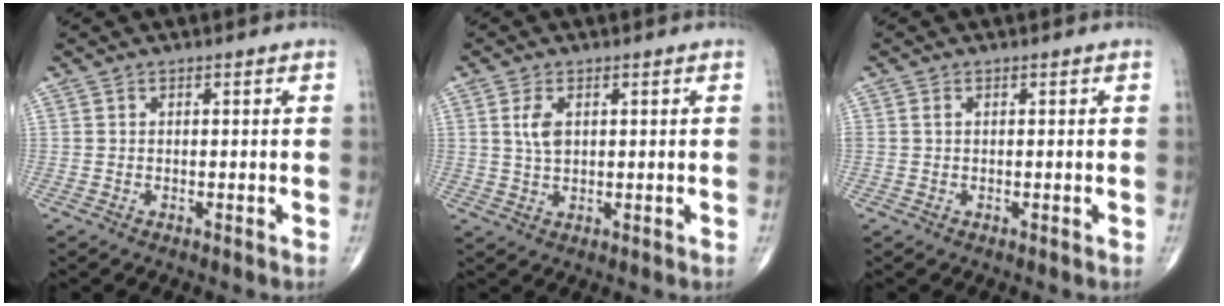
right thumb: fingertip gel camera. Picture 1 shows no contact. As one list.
[{"total": 3.8, "force": [1.1, 2.1, 3.0], "torque": [-0.061, -0.004, 0.023]}, {"total": 0.7, "force": [0.2, 0.4, 0.5], "torque": [-0.013, 0.005, 0.004]}]